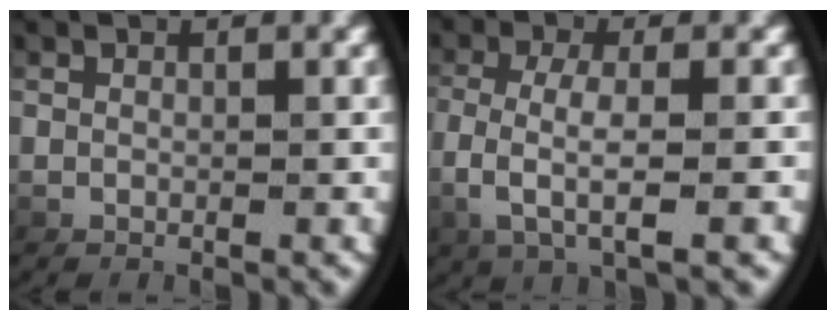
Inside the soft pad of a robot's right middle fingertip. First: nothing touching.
{"total": 4.5, "force": [-0.1, 1.6, 4.2], "torque": [-0.099, -0.006, 0.006]}